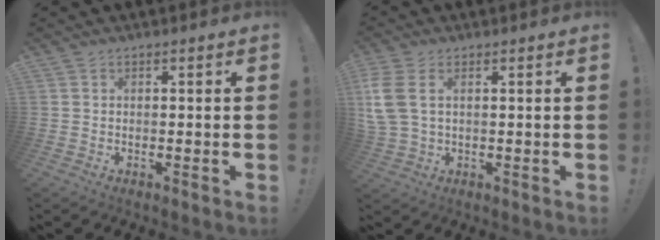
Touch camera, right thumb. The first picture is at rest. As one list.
[{"total": 7.5, "force": [2.4, 4.3, 5.7], "torque": [-0.138, -0.003, 0.049]}]